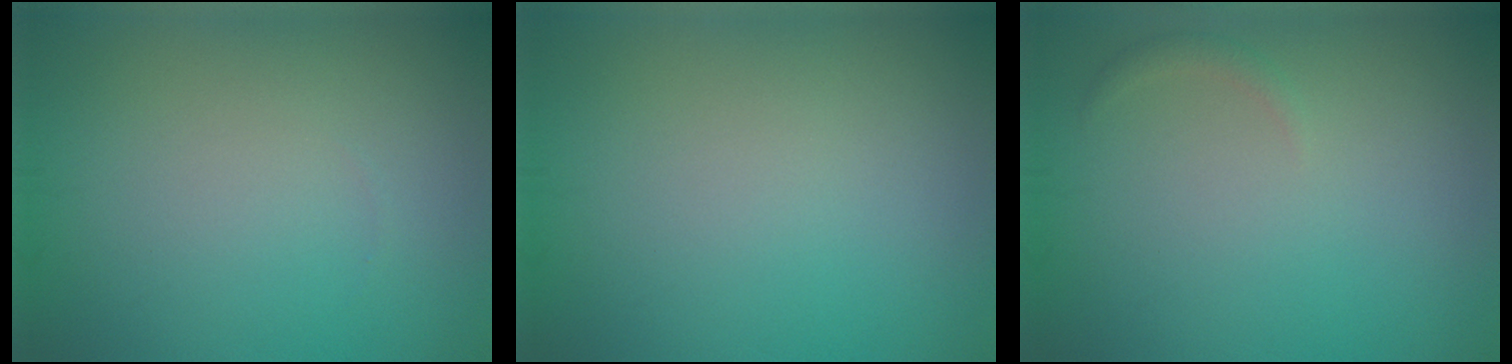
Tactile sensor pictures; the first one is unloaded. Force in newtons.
{"total": 0.0}
{"total": 0.8, "press": 0.8, "slide": 0.0}